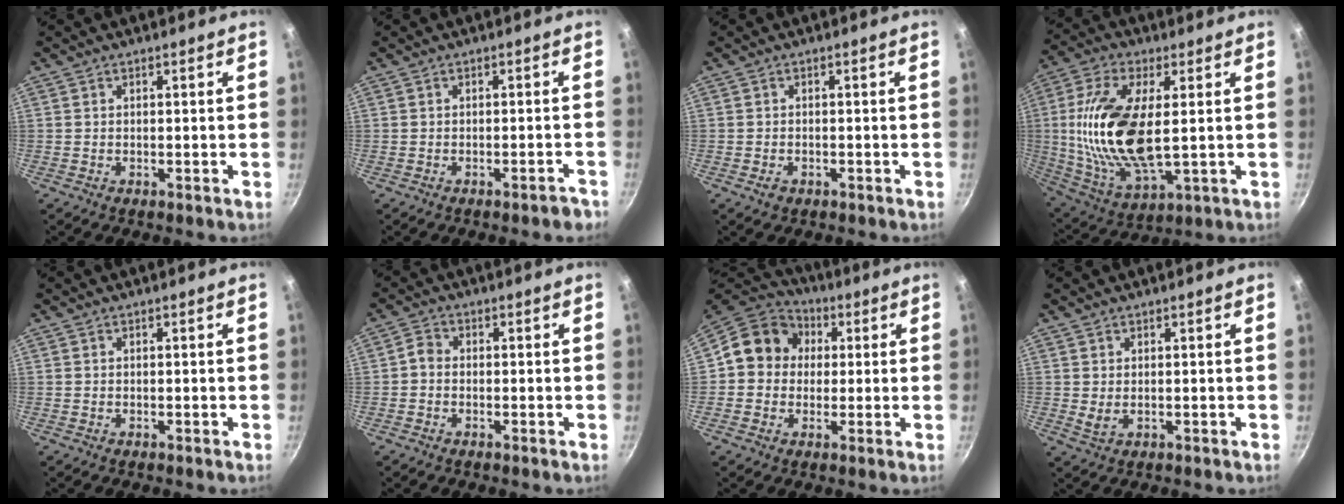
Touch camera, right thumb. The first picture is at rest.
{"total": 2.3, "force": [-1.8, 0.5, 1.4], "torque": [-0.015, 0.024, -0.011]}
{"total": 1.7, "force": [-0.9, 1.2, 0.9], "torque": [-0.015, 0.005, -0.012]}
{"total": 19.8, "force": [1.7, 8.9, 17.6], "torque": [-0.351, -0.007, 0.034]}
{"total": 0.0}
{"total": 2.1, "force": [-0.8, 1.6, 1.1], "torque": [-0.026, 0.010, -0.023]}
{"total": 11.6, "force": [1.6, 10.4, 4.8], "torque": [-0.048, 0.025, 0.005]}
{"total": 1.7, "force": [0.5, 0.9, 1.4], "torque": [-0.025, -0.005, 0.013]}